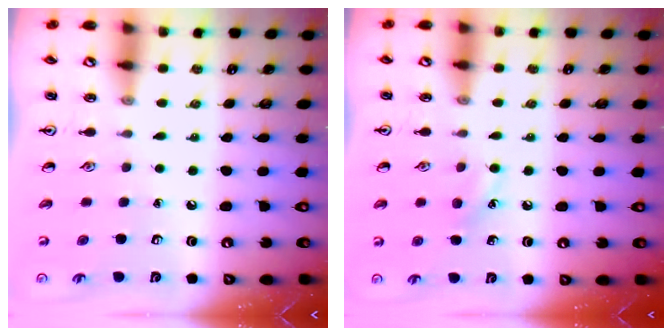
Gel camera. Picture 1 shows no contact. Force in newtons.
{"total": 6.5, "press": 6.1, "slide": 2.0}